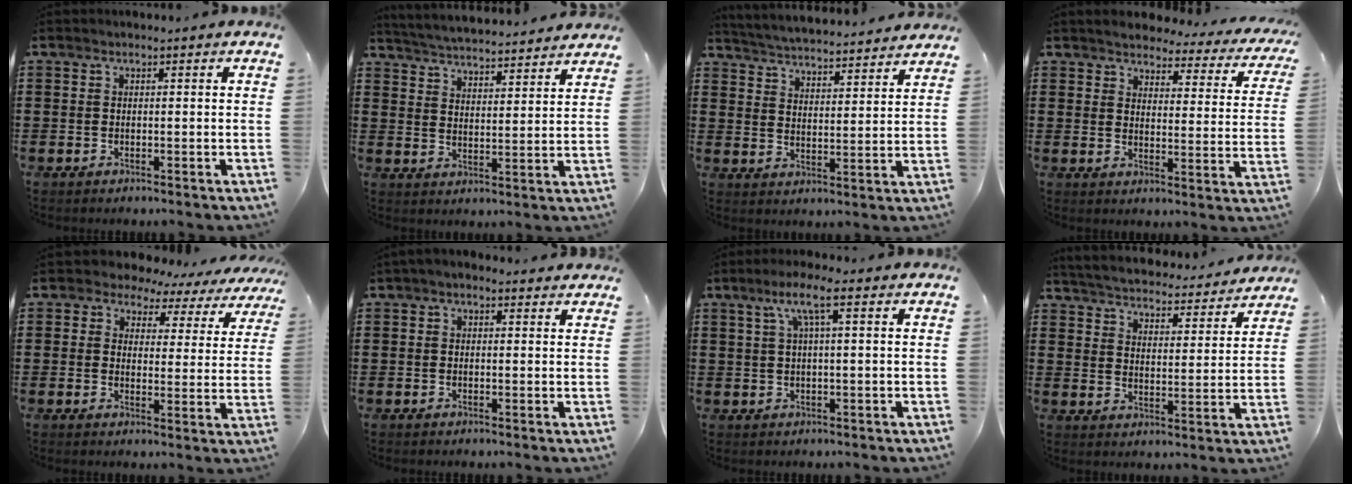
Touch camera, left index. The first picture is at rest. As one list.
[{"total": 4.1, "force": [4.1, -0.4, 0.1], "torque": [-0.026, -0.033, 0.067]}, {"total": 4.0, "force": [4.0, -0.7, 0.1], "torque": [-0.025, -0.037, 0.064]}, {"total": 3.3, "force": [3.2, 0.3, 0.7], "torque": [-0.029, -0.025, 0.048]}, {"total": 4.1, "force": [3.4, 2.1, 0.8], "torque": [-0.031, -0.018, 0.055]}, {"total": 1.2, "force": [0.5, 0.8, 0.8], "torque": [-0.016, 0.007, 0.009]}, {"total": 4.6, "force": [1.6, 0.3, 4.3], "torque": [-0.087, 0.003, 0.024]}, {"total": 4.3, "force": [4.3, -0.2, 0.2], "torque": [-0.031, -0.038, 0.068]}]